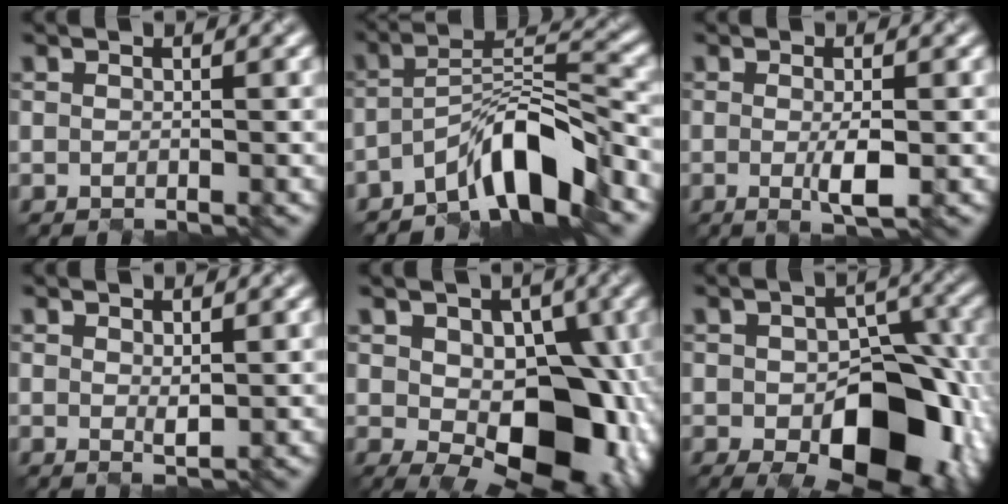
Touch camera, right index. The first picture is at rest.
{"total": 6.5, "force": [-4.7, 1.4, 4.2], "torque": [-0.074, 0.009, -0.087]}
{"total": 2.1, "force": [-0.6, 0.2, 2.0], "torque": [-0.041, -0.005, -0.002]}
{"total": 0.6, "force": [0.4, 0.0, 0.4], "torque": [-0.016, -0.005, 0.014]}
{"total": 11.4, "force": [-1.6, 6.8, 9.0], "torque": [-0.095, -0.001, -0.018]}
{"total": 11.7, "force": [-3.5, 6.7, 9.0], "torque": [-0.125, -0.018, -0.041]}